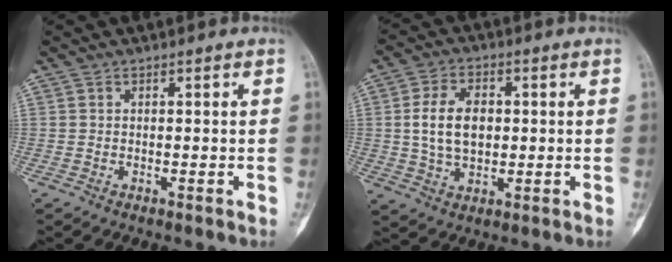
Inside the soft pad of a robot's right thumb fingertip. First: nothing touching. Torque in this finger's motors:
{"motor_torque": [1.13, 1.35, 0.56, -0.42, 0.31]}